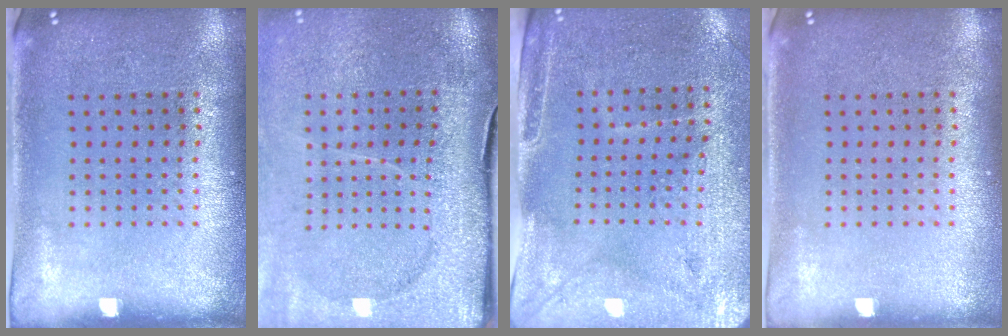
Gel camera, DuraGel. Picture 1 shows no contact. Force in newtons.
{"total": 4.4, "press": 3.5, "slide": 2.6}
{"total": 3.1, "press": 2.8, "slide": 1.4}
{"total": 0.0}